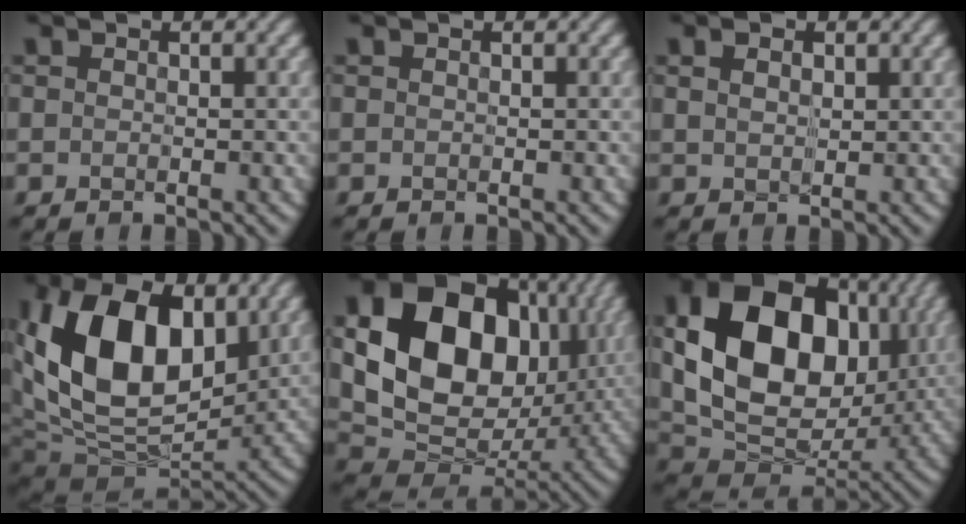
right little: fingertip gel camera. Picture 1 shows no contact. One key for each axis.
{"total": 0.0}
{"total": 1.3, "fx": 0.5, "fy": 0.8, "fz": 0.9, "tx": -0.020, "ty": -0.002, "tz": 0.011}
{"total": 14.6, "fx": 2.6, "fy": 9.4, "fz": 10.9, "tx": -0.198, "ty": 0.002, "tz": 0.039}
{"total": 17.5, "fx": 3.6, "fy": 12.8, "fz": 11.4, "tx": -0.225, "ty": 0.005, "tz": 0.068}
{"total": 15.5, "fx": 2.4, "fy": 11.0, "fz": 10.6, "tx": -0.187, "ty": 0.006, "tz": 0.037}